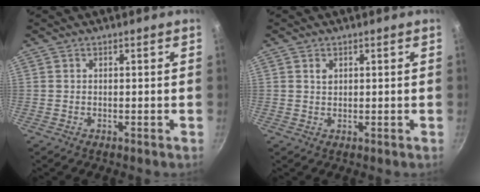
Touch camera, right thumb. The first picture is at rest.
{"total": 1.3, "force": [0.6, 0.9, 0.7], "torque": [-0.009, 0.001, 0.010]}